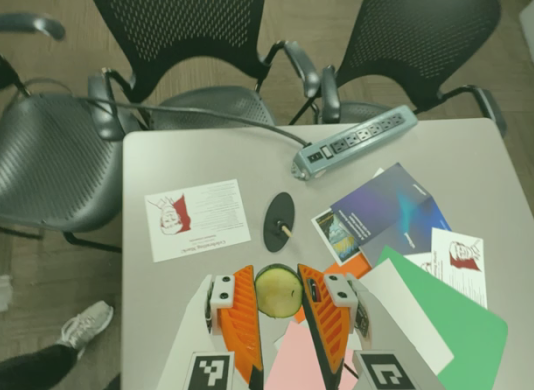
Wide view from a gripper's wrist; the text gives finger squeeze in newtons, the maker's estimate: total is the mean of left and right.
{"total": 6.3, "left": 5.7, "right": 6.8}